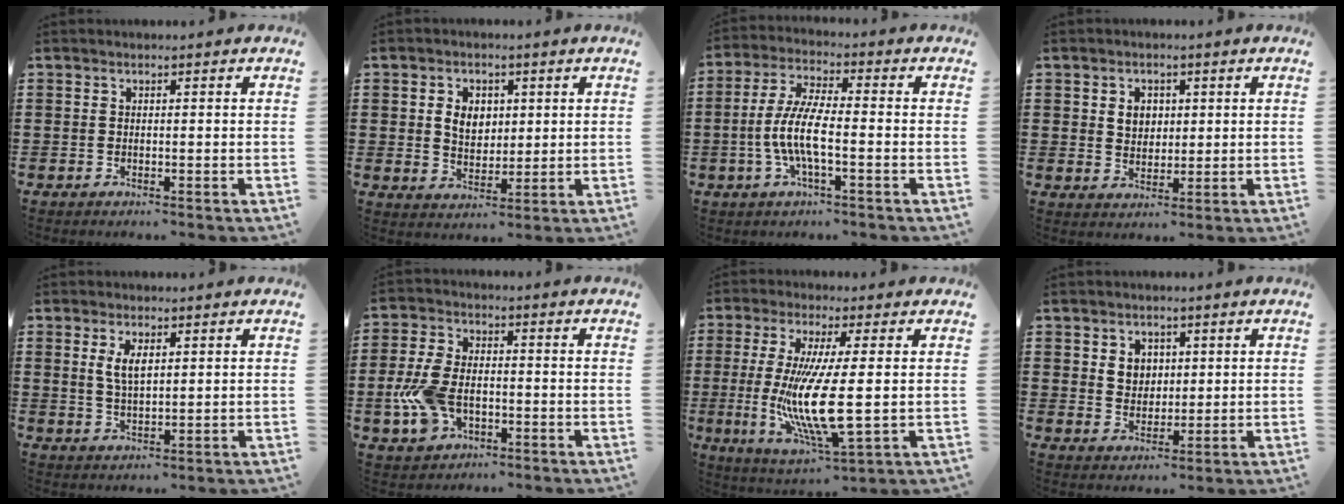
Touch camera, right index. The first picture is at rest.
{"total": 4.4, "force": [0.9, 3.4, 2.7], "torque": [-0.055, 0.009, 0.012]}
{"total": 7.6, "force": [-2.1, 1.9, 7.0], "torque": [-0.170, -0.015, -0.050]}
{"total": 3.3, "force": [0.9, 2.7, 1.7], "torque": [-0.034, 0.007, 0.012]}
{"total": 3.6, "force": [1.2, 1.5, 3.1], "torque": [-0.065, 0.005, 0.021]}
{"total": 8.1, "force": [-2.3, 5.0, 6.0], "torque": [-0.150, -0.001, -0.046]}
{"total": 12.2, "force": [0.1, 2.2, 12.0], "torque": [-0.255, -0.023, -0.002]}
{"total": 3.5, "force": [1.4, 3.0, 1.2], "torque": [-0.027, 0.008, 0.022]}